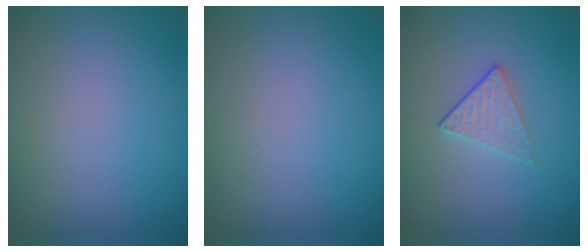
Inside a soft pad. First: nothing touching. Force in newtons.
{"total": 0.0}
{"total": 1.7, "press": 1.4, "slide": 1.0}